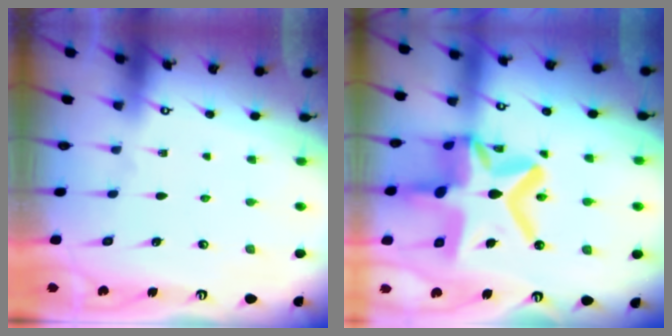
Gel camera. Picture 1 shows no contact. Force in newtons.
{"total": 24.3, "press": 24.2, "slide": 2.1}